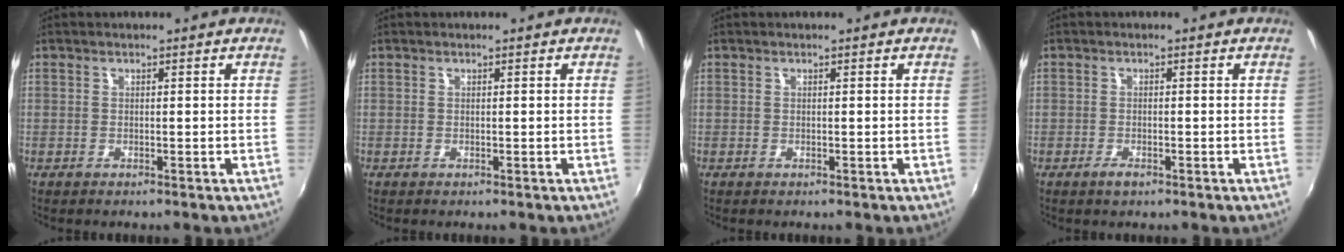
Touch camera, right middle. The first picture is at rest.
{"total": 0.0}
{"total": 0.0}
{"total": 1.6, "force": [-1.1, 0.8, 0.8], "torque": [-0.016, -0.005, -0.022]}